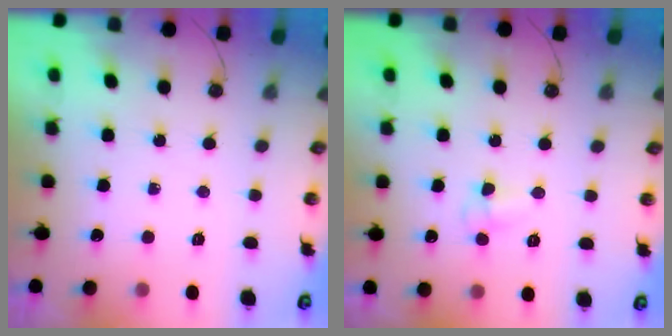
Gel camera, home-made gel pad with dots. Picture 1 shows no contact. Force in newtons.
{"total": 4.9, "press": 4.8, "slide": 0.5}